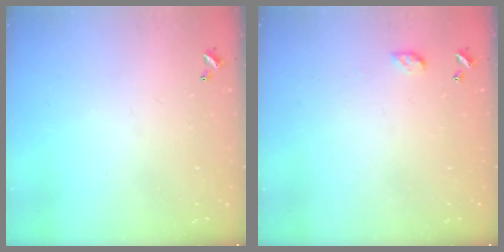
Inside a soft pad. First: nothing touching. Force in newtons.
{"total": 4.4, "press": 4.4, "slide": 0.6}